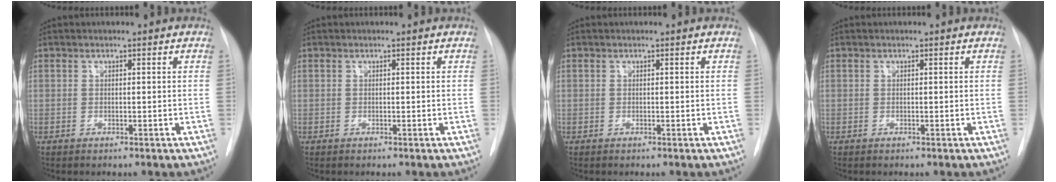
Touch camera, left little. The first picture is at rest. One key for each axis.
{"total": 0.0}
{"total": 0.0}
{"total": 0.0}